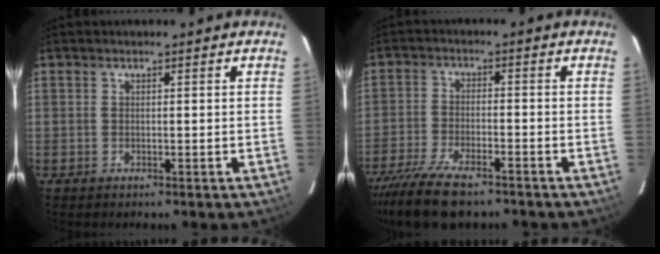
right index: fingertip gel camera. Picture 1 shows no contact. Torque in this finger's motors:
{"motor_torque": [1.12, -1.02, 0.51, 0.07]}